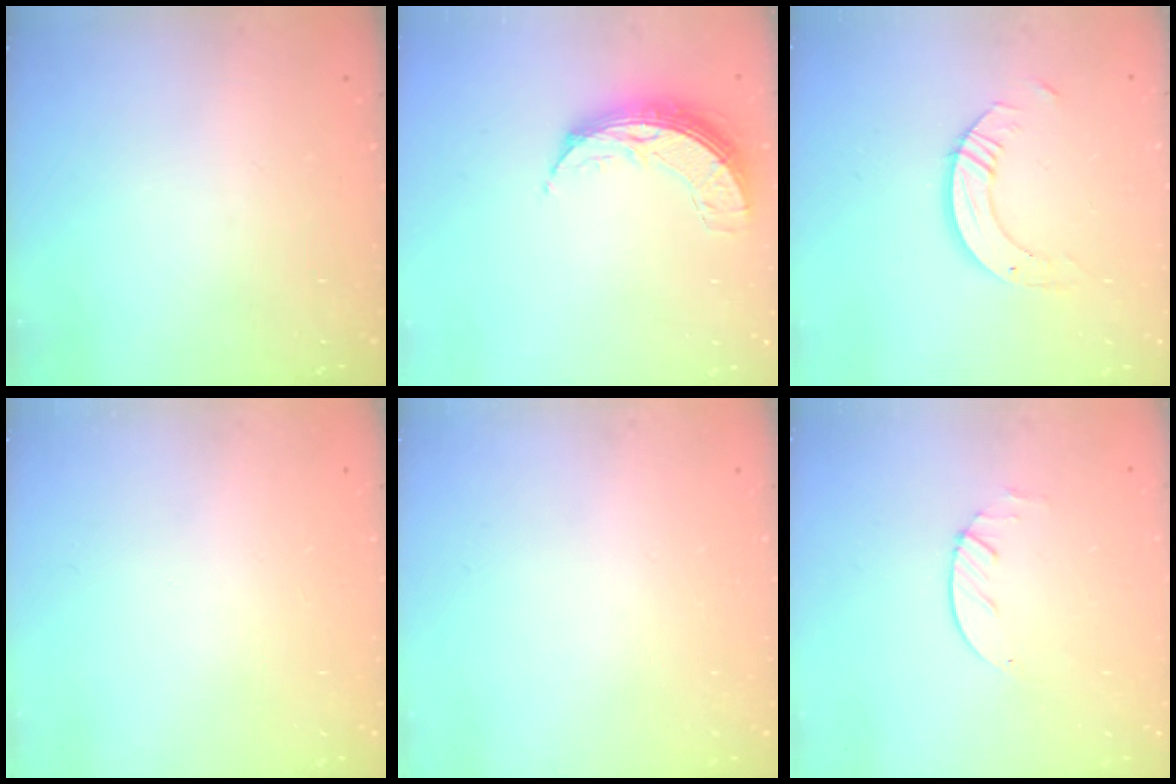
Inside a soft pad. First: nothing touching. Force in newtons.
{"total": 8.0, "press": 8.0, "slide": 0.7}
{"total": 6.3, "press": 6.3, "slide": 0.5}
{"total": 0.0}
{"total": 0.0}
{"total": 1.9, "press": 1.9, "slide": 0.3}